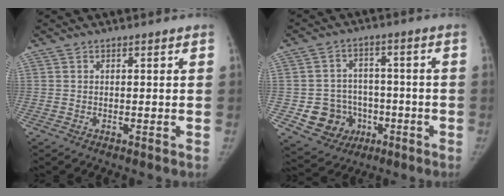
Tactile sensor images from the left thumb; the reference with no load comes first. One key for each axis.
{"total": 10.8, "fx": -3.3, "fy": 9.7, "fz": 3.3, "tx": -0.025, "ty": 0.026, "tz": -0.040}